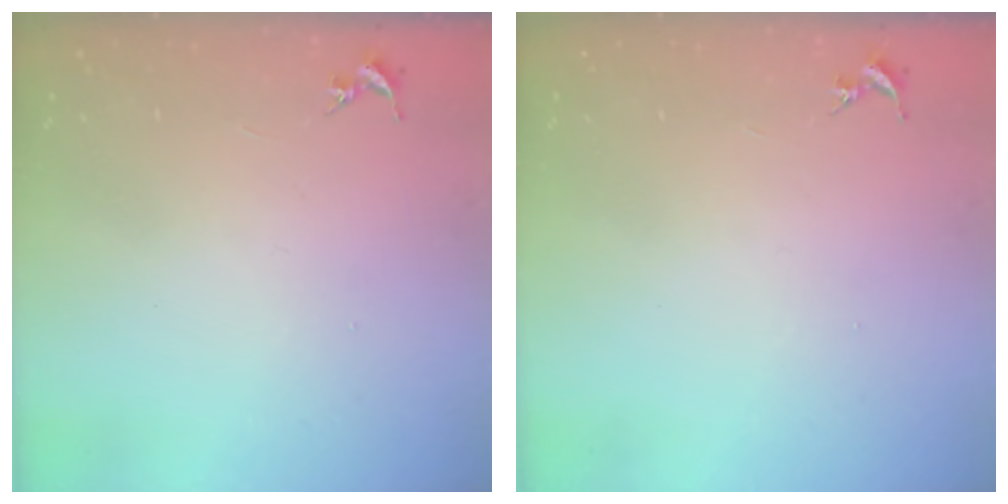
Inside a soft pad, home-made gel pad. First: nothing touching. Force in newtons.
{"total": 0.0}